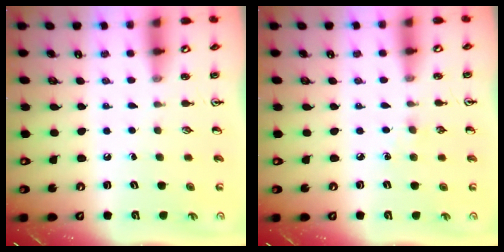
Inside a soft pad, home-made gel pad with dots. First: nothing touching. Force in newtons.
{"total": 2.9, "press": 2.9, "slide": 0.5}